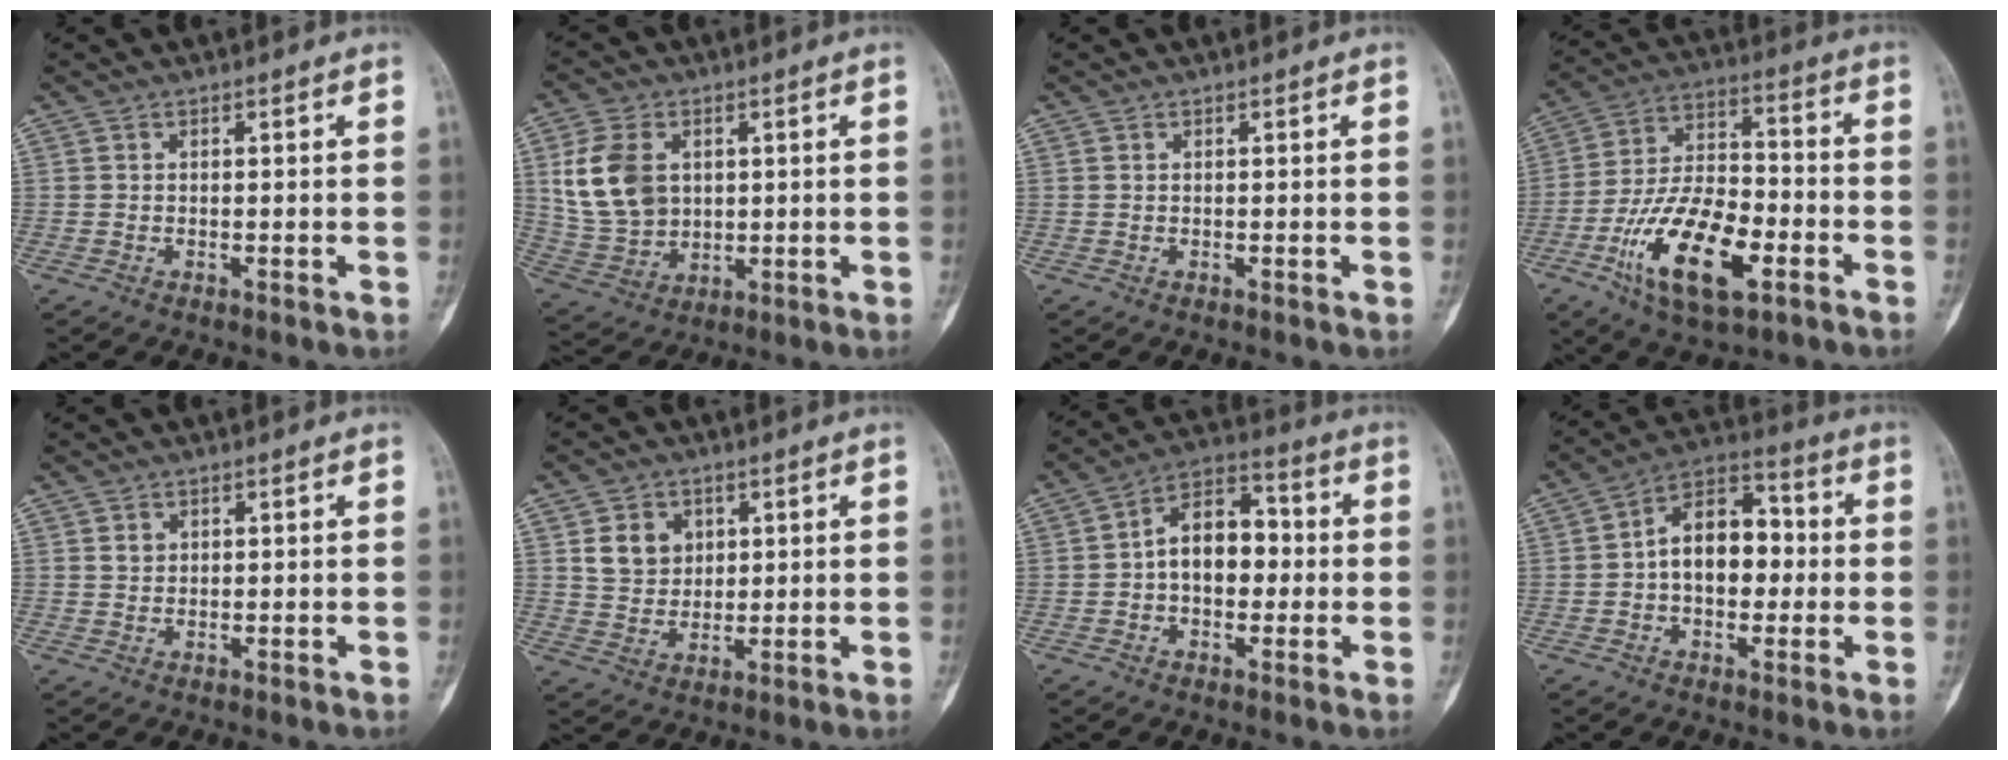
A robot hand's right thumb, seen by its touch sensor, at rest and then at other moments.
{"total": 12.5, "force": [2.8, 9.1, 8.1], "torque": [-0.139, -0.007, 0.065]}
{"total": 0.0}
{"total": 18.9, "force": [-7.8, 8.4, 15.0], "torque": [-0.267, 0.035, -0.135]}
{"total": 1.4, "force": [0.6, 1.2, 0.5], "torque": [-0.002, -0.001, 0.010]}
{"total": 7.0, "force": [2.3, 5.8, 3.1], "torque": [-0.026, -0.011, 0.046]}
{"total": 11.4, "force": [-0.3, 7.5, 8.6], "torque": [-0.106, 0.036, -0.017]}
{"total": 12.5, "force": [-0.2, 8.2, 9.4], "torque": [-0.115, 0.037, -0.016]}